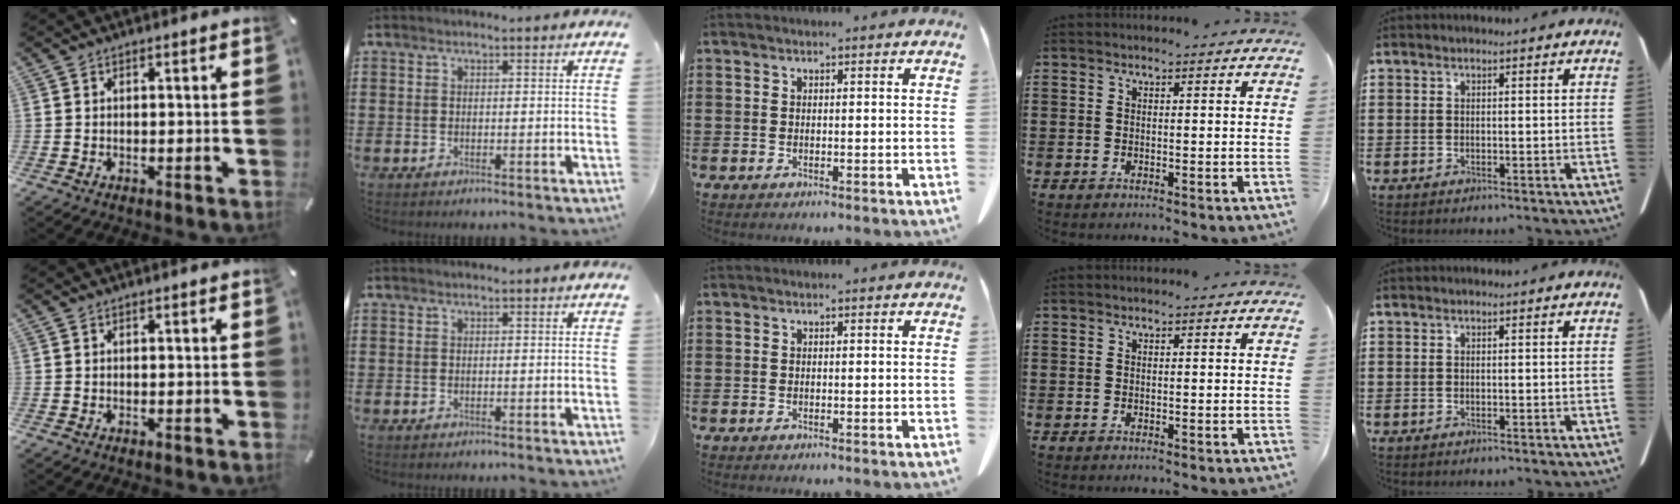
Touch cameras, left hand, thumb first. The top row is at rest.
{}